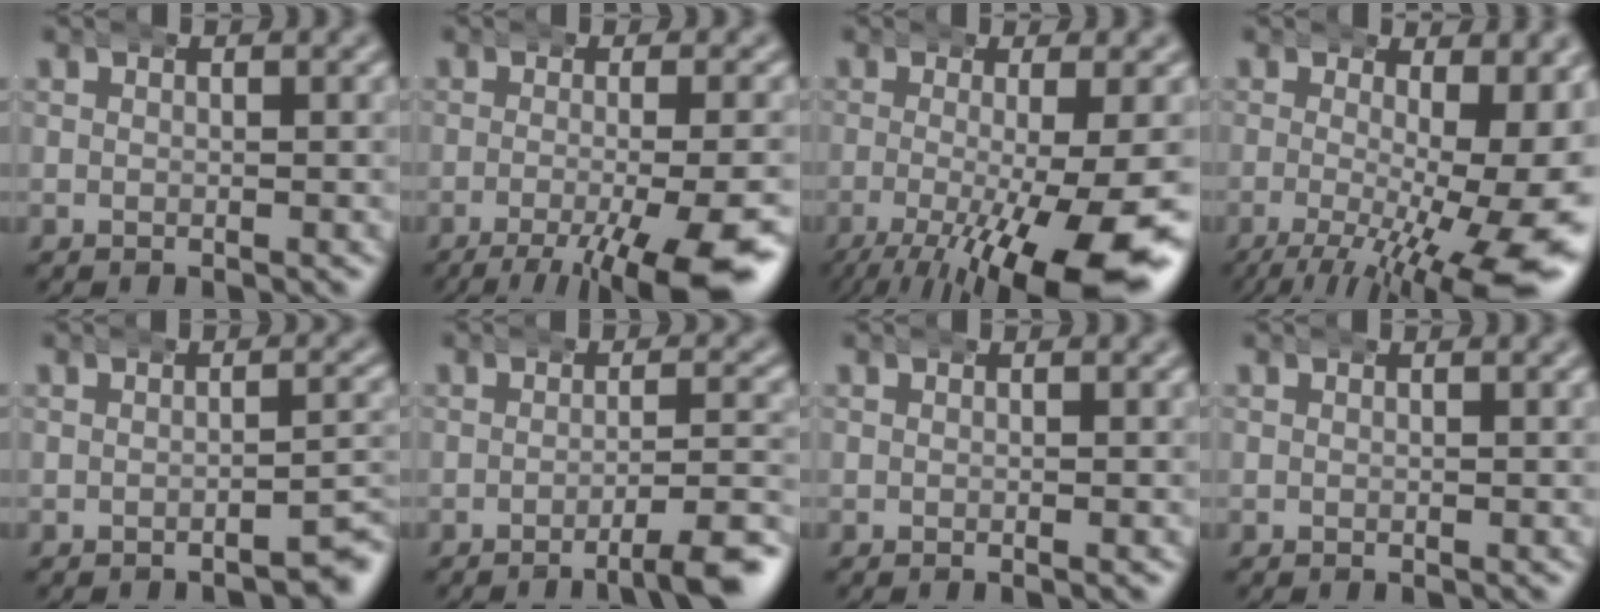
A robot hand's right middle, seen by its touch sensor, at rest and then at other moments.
{"total": 8.5, "force": [-4.9, 2.7, 6.4], "torque": [-0.092, -0.027, -0.062]}
{"total": 10.0, "force": [-3.6, 3.4, 8.7], "torque": [-0.145, -0.039, -0.031]}
{"total": 8.8, "force": [-1.9, 3.6, 7.8], "torque": [-0.113, -0.040, -0.013]}
{"total": 2.5, "force": [-2.0, 0.3, 1.5], "torque": [-0.022, 0.002, -0.032]}
{"total": 4.2, "force": [-2.8, 0.3, 3.1], "torque": [-0.043, -0.002, -0.048]}
{"total": 0.0}
{"total": 0.0}